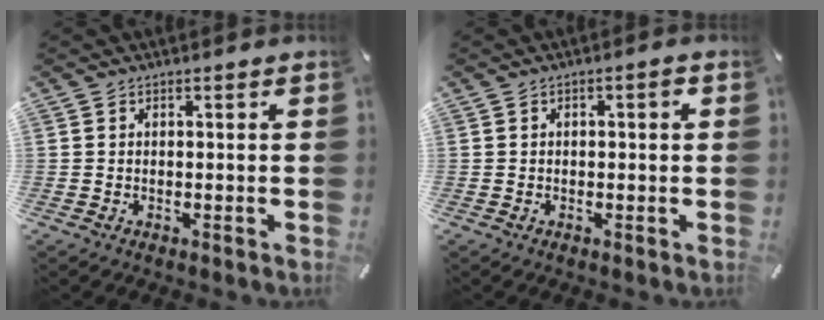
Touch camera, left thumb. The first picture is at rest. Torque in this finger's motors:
{"motor_torque": [0.02, -0.25, 0.06, 0.09, -0.07]}